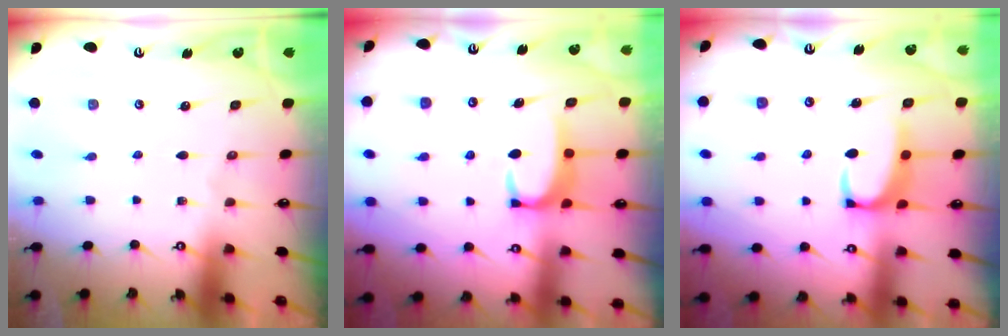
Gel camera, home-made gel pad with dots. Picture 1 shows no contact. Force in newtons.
{"total": 3.2, "press": 3.2, "slide": 0.6}
{"total": 2.5, "press": 2.4, "slide": 0.7}